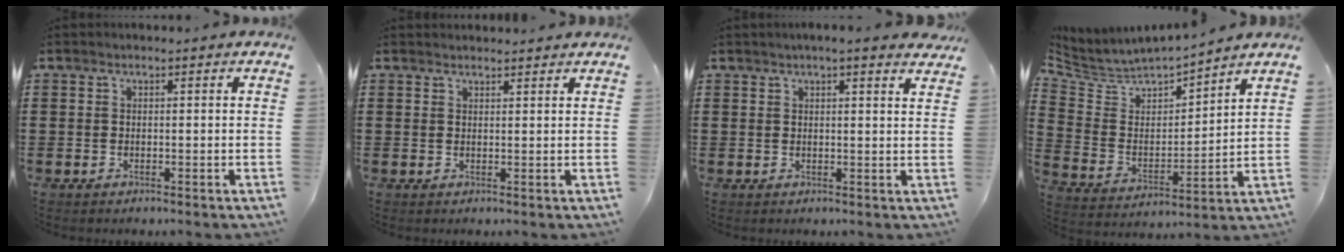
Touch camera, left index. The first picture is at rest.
{"total": 1.4, "force": [1.3, 0.2, 0.1], "torque": [-0.004, 0.001, 0.027]}
{"total": 2.4, "force": [2.1, -0.1, 1.2], "torque": [-0.028, 0.001, 0.038]}
{"total": 4.1, "force": [3.8, 1.5, 0.2], "torque": [-0.038, -0.034, 0.057]}